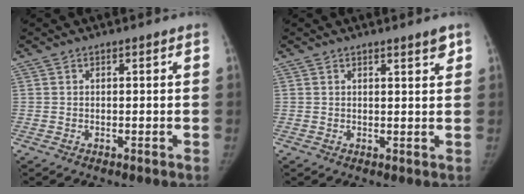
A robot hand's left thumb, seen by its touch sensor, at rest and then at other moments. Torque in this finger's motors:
{"motor_torque": [-0.27, -0.27, 0.21, 0.27, -0.01]}